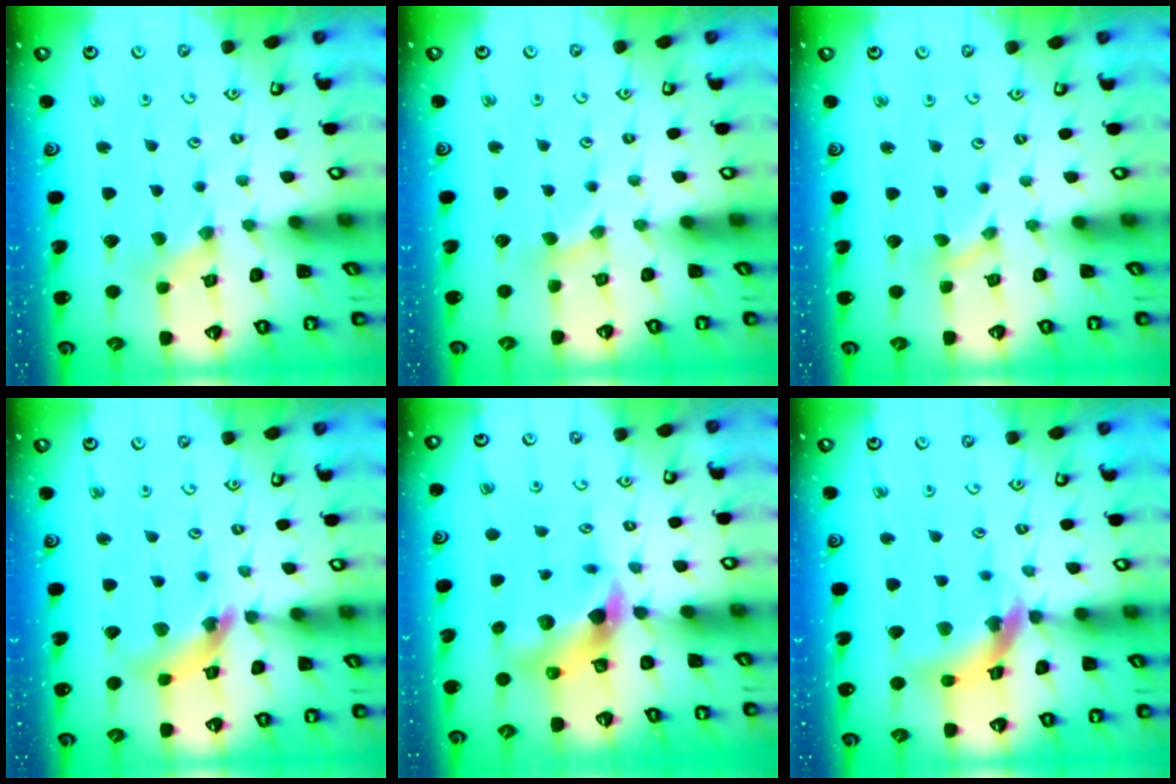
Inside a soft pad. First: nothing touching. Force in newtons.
{"total": 1.6, "press": 1.6, "slide": 0.4}
{"total": 0.0}
{"total": 11.4, "press": 11.3, "slide": 1.3}
{"total": 7.3, "press": 7.2, "slide": 1.3}
{"total": 13.5, "press": 13.4, "slide": 1.6}